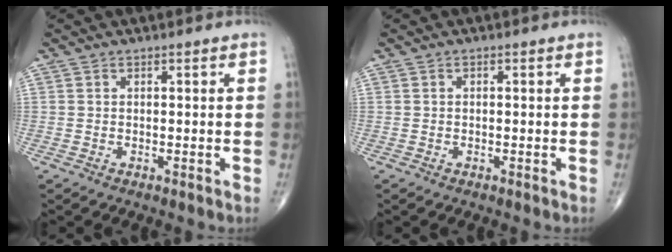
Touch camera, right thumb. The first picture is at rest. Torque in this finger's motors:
{"motor_torque": [-0.48, -0.32, -0.19, -0.12, 0.00]}